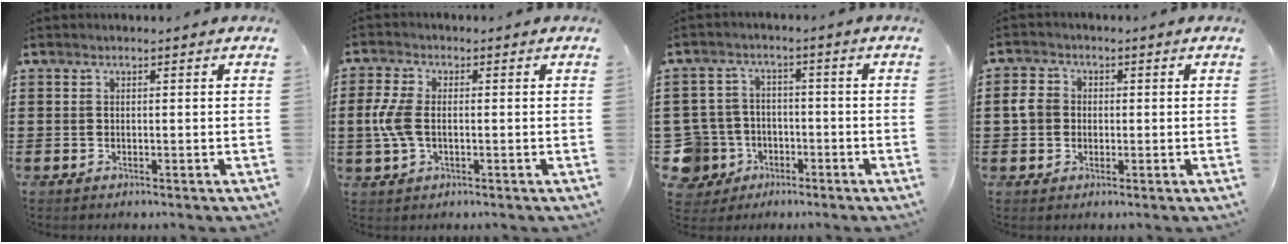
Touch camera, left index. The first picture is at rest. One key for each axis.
{"total": 5.6, "fx": -0.4, "fy": 3.1, "fz": 4.7, "tx": -0.124, "ty": -0.003, "tz": -0.015}
{"total": 7.4, "fx": -3.1, "fy": 6.4, "fz": 2.0, "tx": -0.096, "ty": 0.007, "tz": -0.064}
{"total": 3.4, "fx": 0.1, "fy": 3.0, "fz": 1.6, "tx": -0.054, "ty": 0.005, "tz": -0.007}